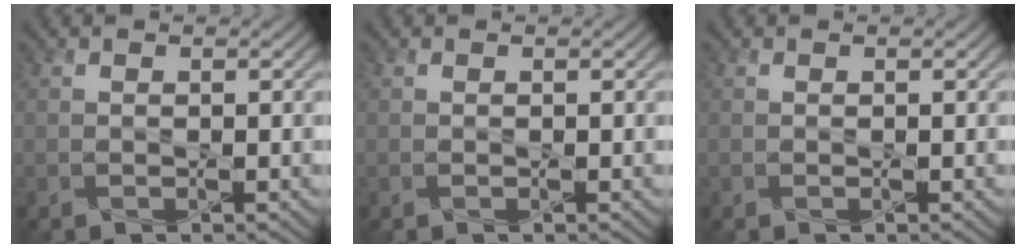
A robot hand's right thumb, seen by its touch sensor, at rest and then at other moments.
{"total": 0.0}
{"total": 0.0}